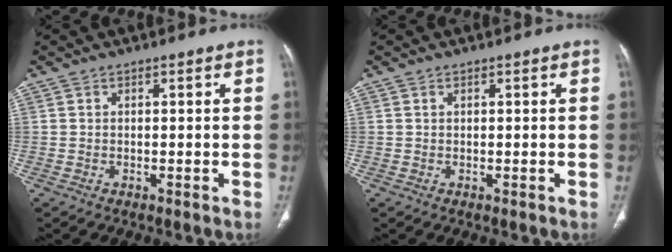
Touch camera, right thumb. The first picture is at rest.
{"total": 0.0}